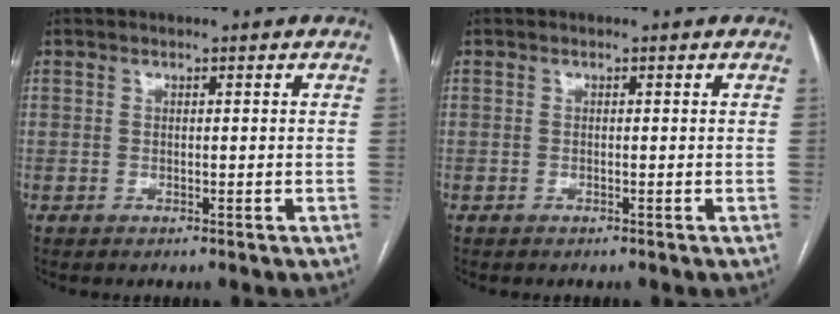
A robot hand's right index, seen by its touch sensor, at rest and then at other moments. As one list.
[{"total": 0.0}]